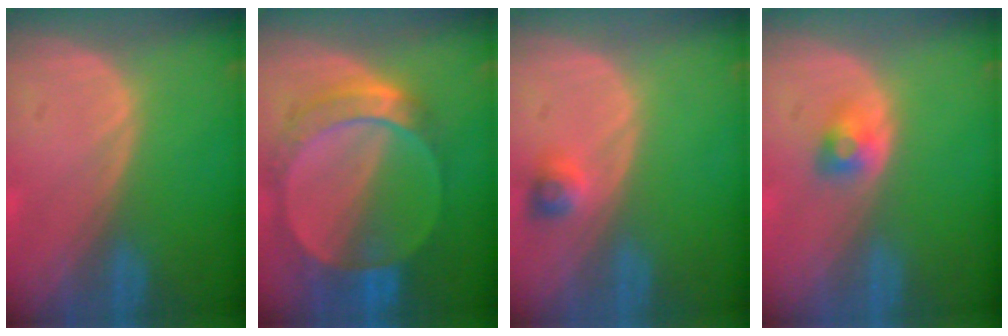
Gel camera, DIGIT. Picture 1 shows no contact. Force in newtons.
{"total": 8.9, "press": 7.9, "slide": 4.0}
{"total": 2.3, "press": 2.2, "slide": 0.3}
{"total": 2.7, "press": 2.4, "slide": 1.1}